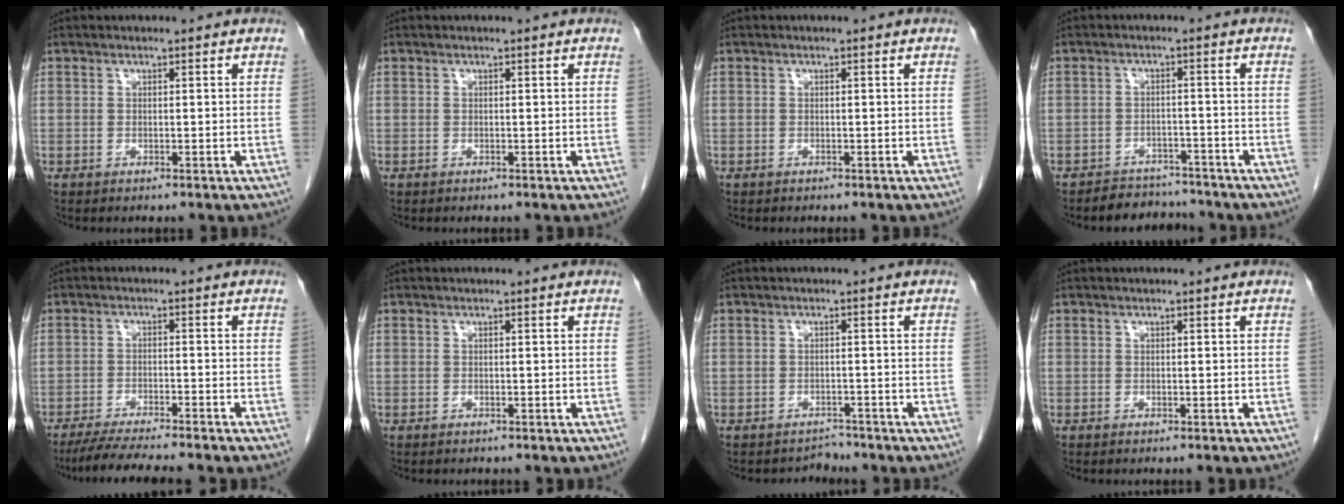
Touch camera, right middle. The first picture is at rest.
{"total": 0.0}
{"total": 0.0}
{"total": 5.0, "force": [-4.6, 1.9, -0.4], "torque": [0.016, 0.009, -0.071]}
{"total": 8.0, "force": [-6.9, -0.7, 4.0], "torque": [-0.055, -0.023, -0.112]}
{"total": 0.0}
{"total": 1.8, "force": [-1.5, 0.6, -0.7], "torque": [0.011, 0.000, -0.022]}
{"total": 0.0}